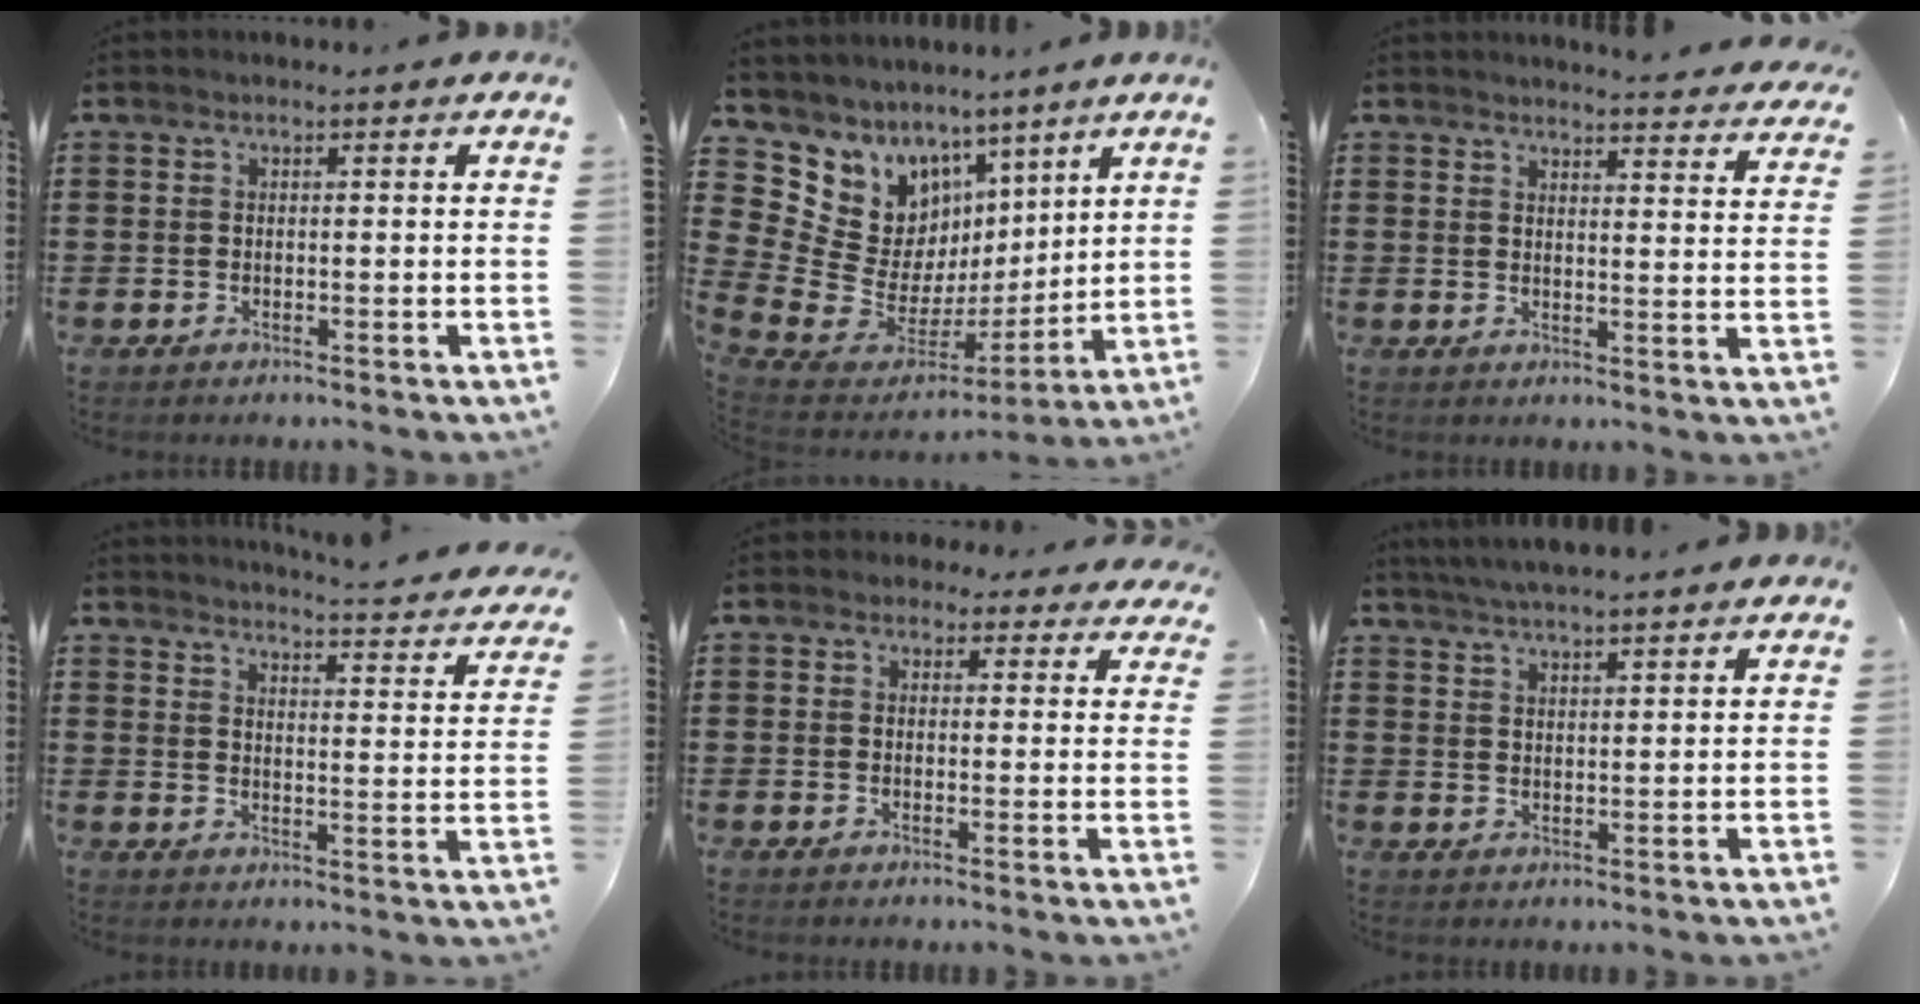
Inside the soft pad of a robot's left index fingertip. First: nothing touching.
{"total": 10.6, "force": [5.9, 8.6, 1.9], "torque": [-0.090, -0.063, 0.119]}
{"total": 3.6, "force": [3.6, -0.2, 0.3], "torque": [-0.011, -0.022, 0.064]}
{"total": 3.8, "force": [3.6, -0.5, 0.9], "torque": [-0.019, -0.040, 0.053]}
{"total": 2.2, "force": [1.4, 1.6, 0.5], "torque": [-0.010, 0.005, 0.024]}
{"total": 3.6, "force": [3.5, -0.4, 0.9], "torque": [-0.028, -0.008, 0.063]}